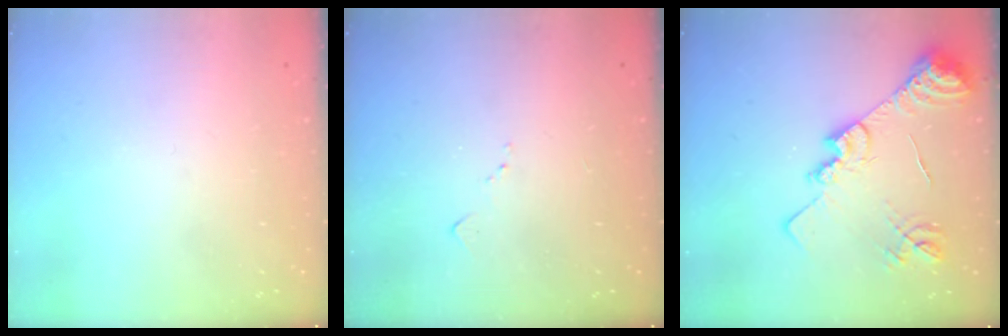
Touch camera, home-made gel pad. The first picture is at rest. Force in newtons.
{"total": 5.8, "press": 5.7, "slide": 0.8}
{"total": 18.3, "press": 18.2, "slide": 1.9}